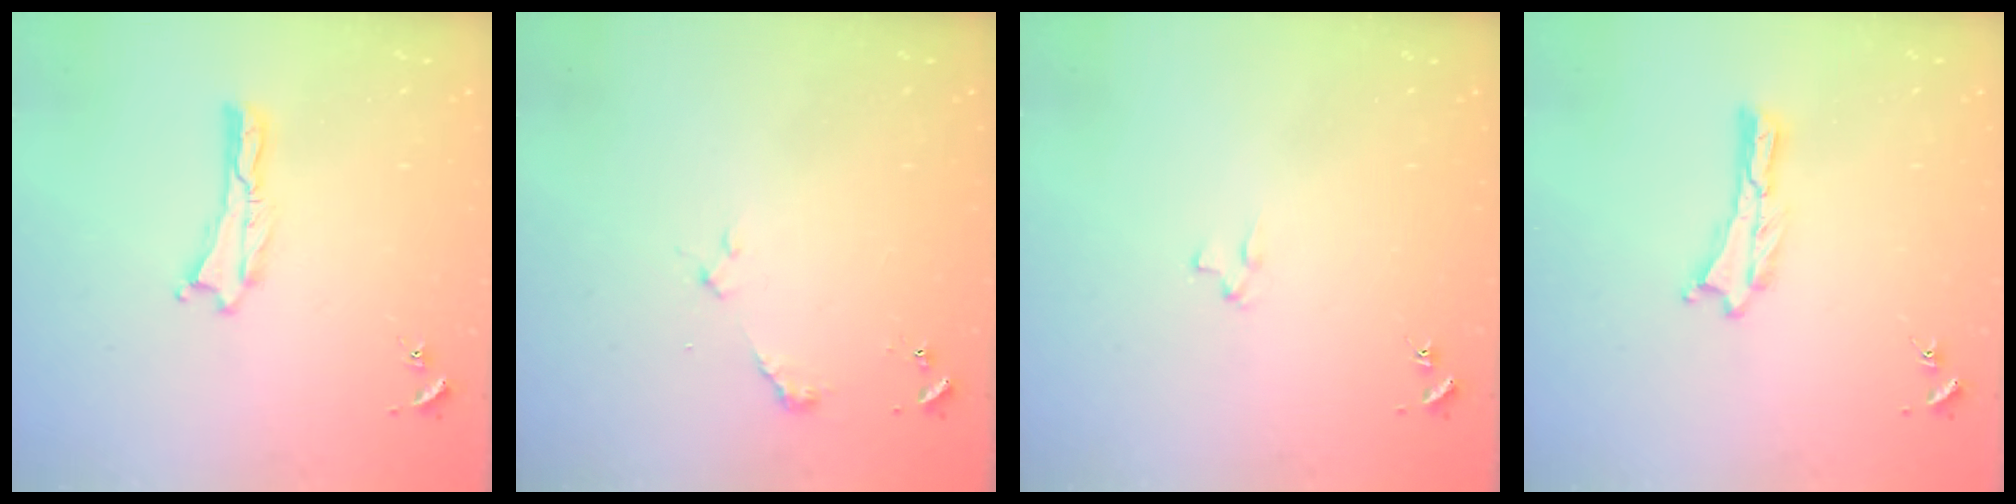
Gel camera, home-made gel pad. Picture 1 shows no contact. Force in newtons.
{"total": 2.3, "press": 2.3, "slide": 0.1}
{"total": 1.9, "press": 1.9, "slide": 0.2}
{"total": 0.0}